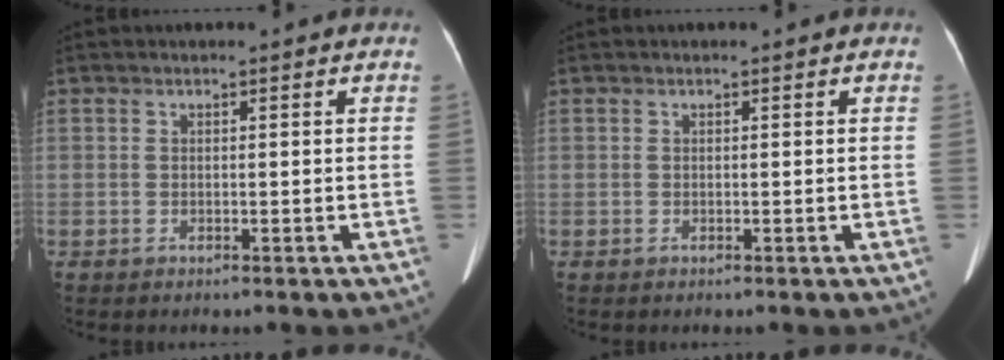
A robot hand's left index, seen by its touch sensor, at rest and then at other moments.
{"total": 0.0}